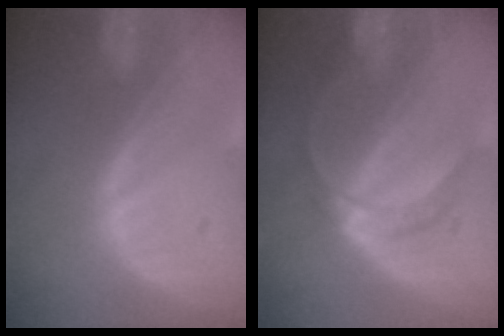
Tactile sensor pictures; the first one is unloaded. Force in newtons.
{"total": 5.1, "press": 5.1, "slide": 0.5}